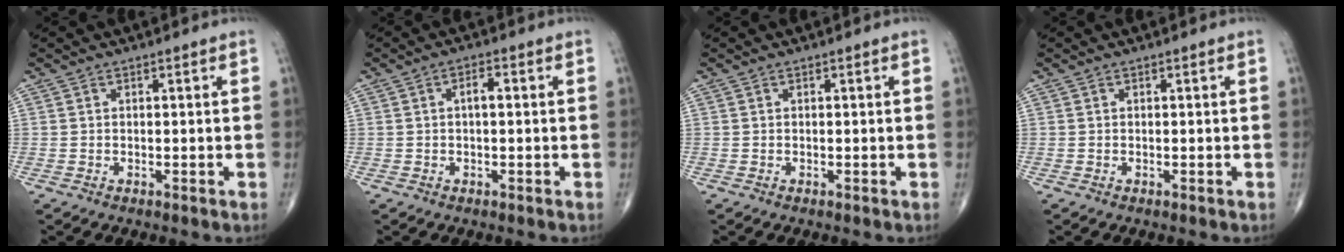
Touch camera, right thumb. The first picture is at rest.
{"total": 2.3, "force": [0.2, 0.9, 2.0], "torque": [-0.032, 0.008, 0.000]}
{"total": 0.0}
{"total": 0.0}